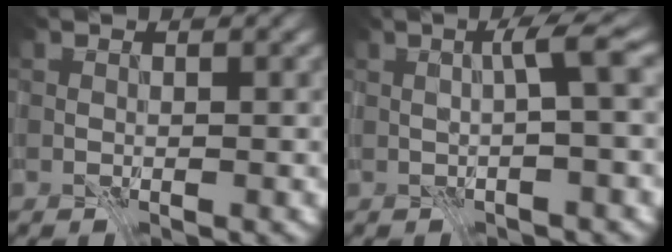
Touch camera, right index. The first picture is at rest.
{"total": 2.4, "force": [0.0, -0.3, 2.4], "torque": [-0.039, 0.014, -0.002]}